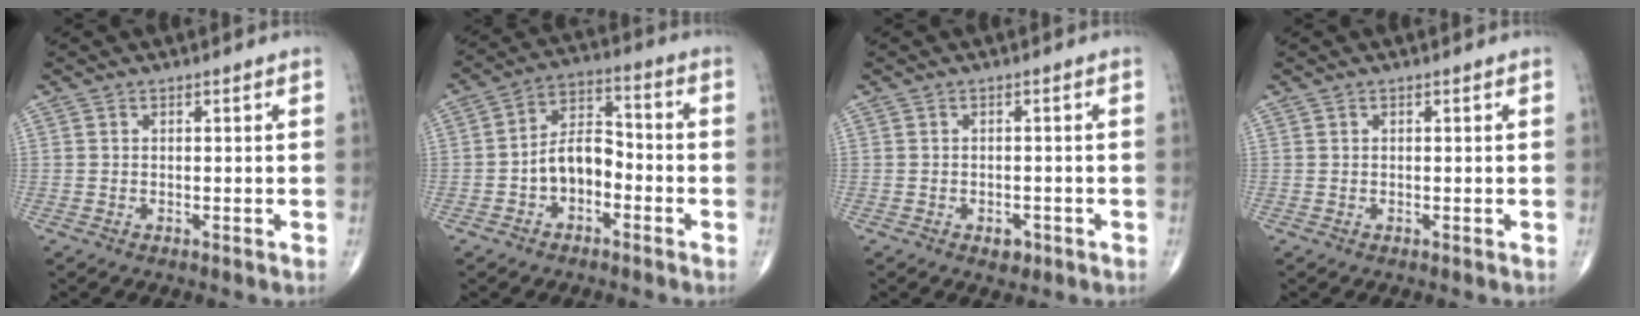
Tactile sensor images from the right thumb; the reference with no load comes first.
{"total": 8.5, "force": [-2.7, 5.4, 6.0], "torque": [-0.084, 0.043, -0.060]}
{"total": 2.1, "force": [-1.2, 1.4, 1.1], "torque": [-0.008, 0.001, -0.013]}
{"total": 0.0}